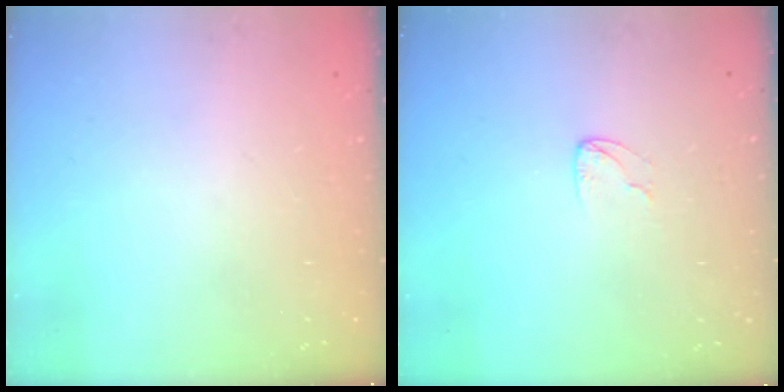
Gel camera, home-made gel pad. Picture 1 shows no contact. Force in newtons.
{"total": 3.8, "press": 3.8, "slide": 0.3}